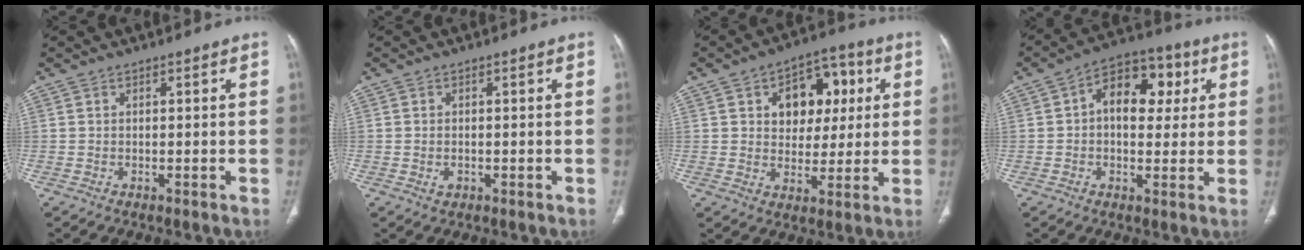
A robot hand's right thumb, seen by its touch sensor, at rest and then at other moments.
{"total": 1.5, "force": [-0.3, 1.1, 0.9], "torque": [-0.015, 0.004, -0.002]}
{"total": 12.9, "force": [3.5, 9.1, 8.4], "torque": [-0.066, 0.007, 0.053]}
{"total": 12.1, "force": [2.5, 7.9, 8.8], "torque": [-0.087, 0.019, 0.028]}